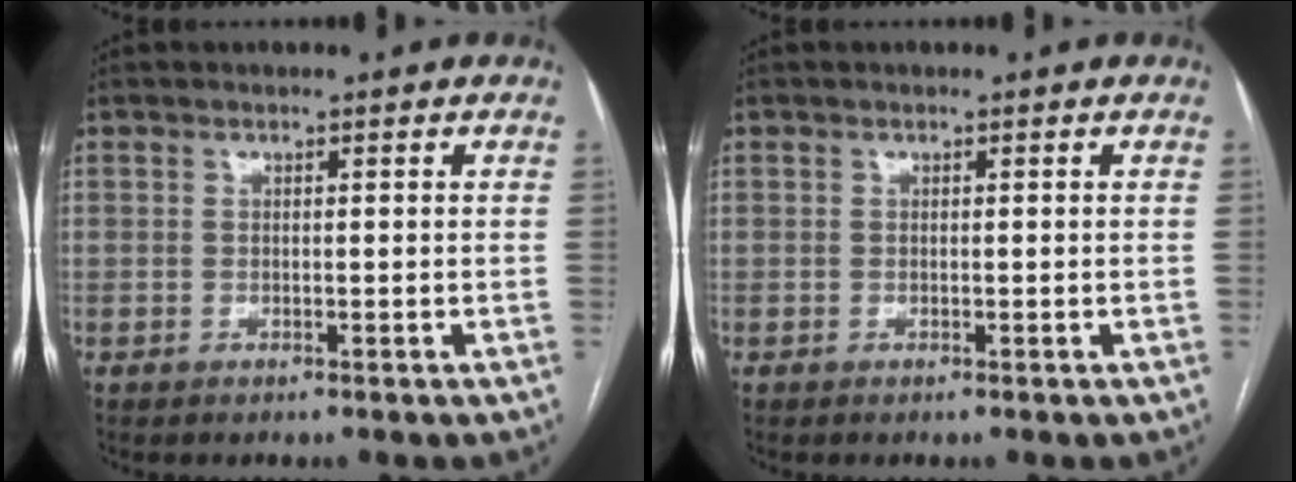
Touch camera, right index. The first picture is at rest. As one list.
[{"total": 0.0}]